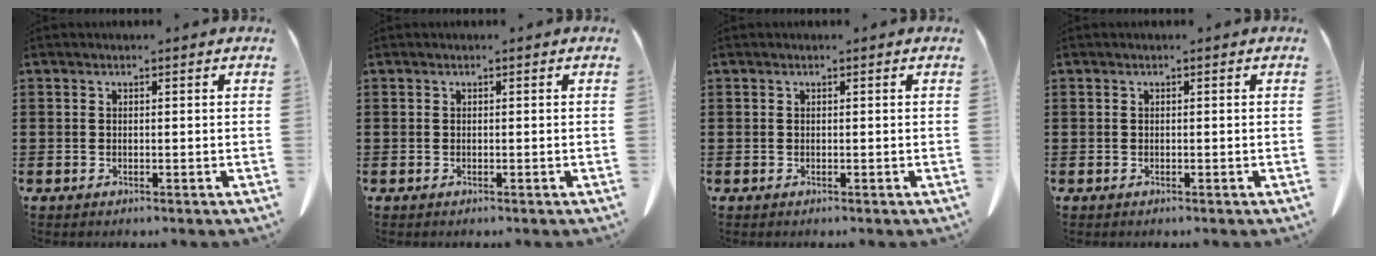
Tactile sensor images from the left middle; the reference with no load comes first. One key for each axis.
{"total": 0.0}
{"total": 0.0}
{"total": 0.0}